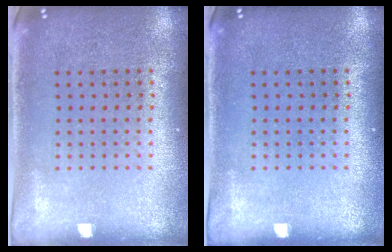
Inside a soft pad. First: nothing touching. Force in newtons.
{"total": 0.0}